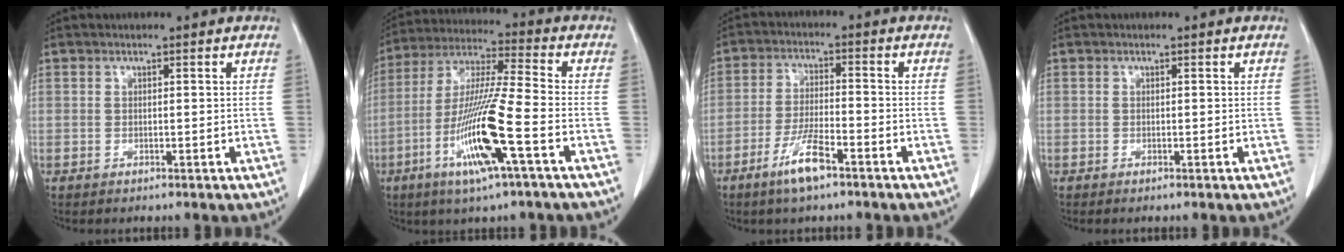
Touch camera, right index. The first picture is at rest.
{"total": 15.0, "force": [-5.6, 0.0, 13.9], "torque": [-0.283, -0.016, -0.109]}
{"total": 6.8, "force": [-4.3, 1.0, 5.2], "torque": [-0.105, -0.006, -0.078]}
{"total": 0.0}